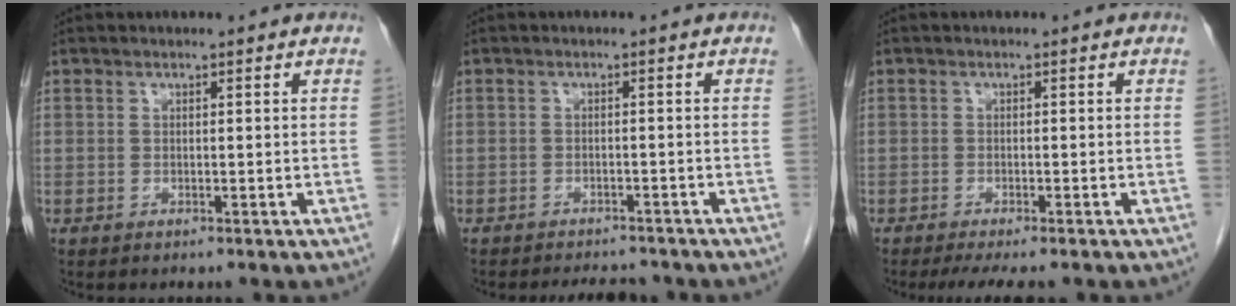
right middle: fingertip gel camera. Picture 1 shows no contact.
{"total": 5.4, "force": [-5.1, 1.6, 1.3], "torque": [-0.017, -0.002, -0.065]}
{"total": 5.1, "force": [-4.1, 0.8, 3.0], "torque": [-0.037, -0.010, -0.061]}